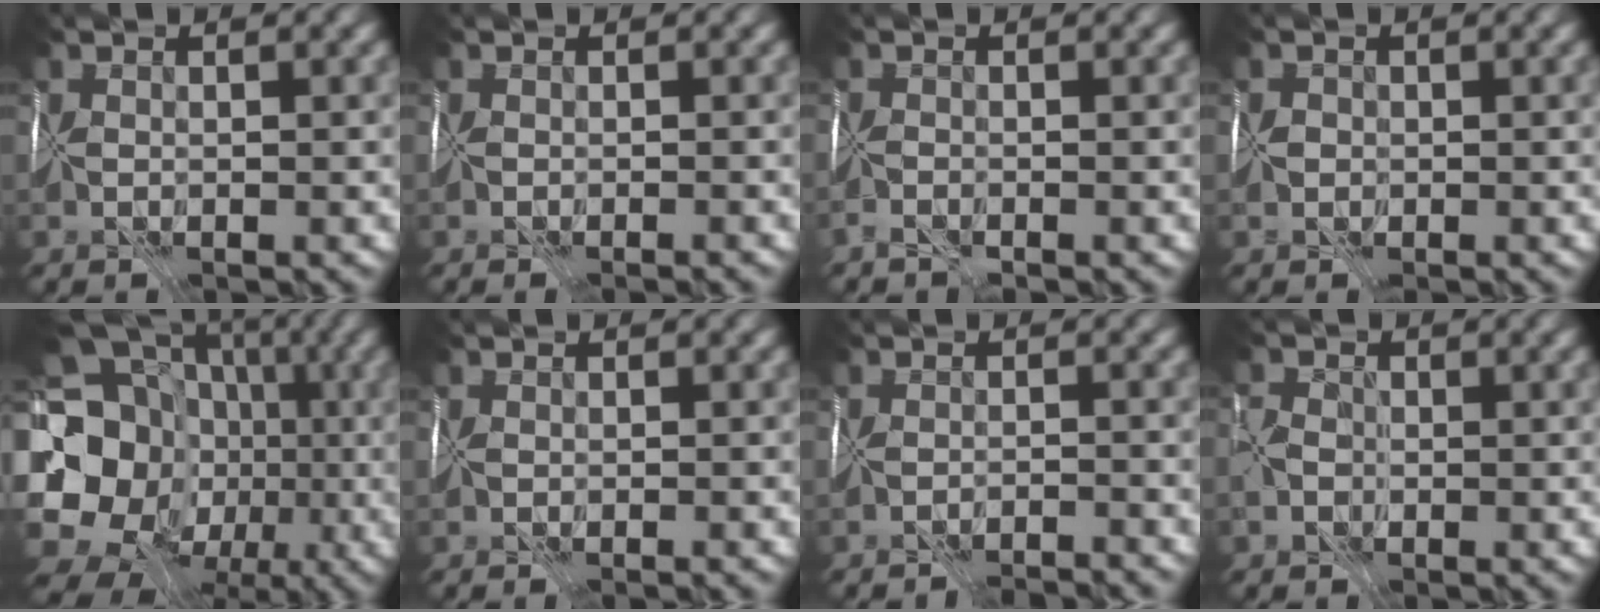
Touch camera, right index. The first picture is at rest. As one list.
[{"total": 1.4, "force": [-1.3, 0.0, 0.5], "torque": [-0.005, -0.001, -0.012]}, {"total": 1.0, "force": [-1.0, -0.1, 0.1], "torque": [-0.002, 0.000, -0.024]}, {"total": 0.7, "force": [-0.2, 0.7, -0.1], "torque": [0.006, 0.005, -0.009]}, {"total": 19.9, "force": [-0.7, 17.7, 9.1], "torque": [-0.164, -0.020, -0.026]}, {"total": 1.1, "force": [-1.0, 0.1, 0.6], "torque": [-0.004, 0.001, -0.008]}, {"total": 4.8, "force": [-4.8, 0.2, 0.9], "torque": [-0.009, -0.003, -0.058]}, {"total": 0.8, "force": [-0.3, 0.7, -0.2], "torque": [0.007, 0.009, -0.012]}]